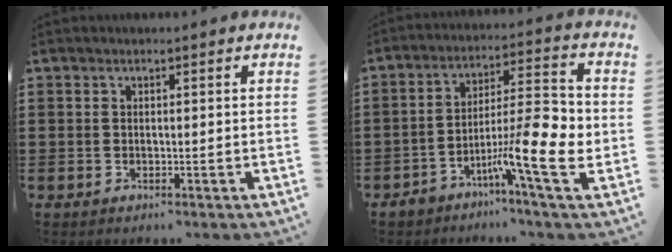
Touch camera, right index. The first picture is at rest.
{"total": 11.1, "force": [-3.9, 2.0, 10.2], "torque": [-0.176, -0.008, -0.071]}